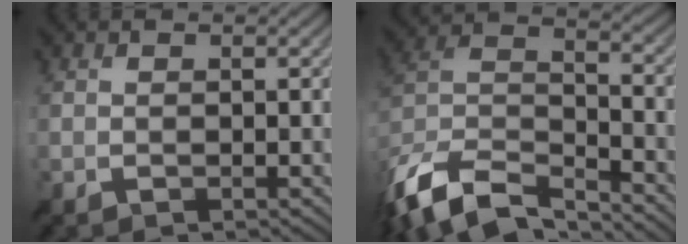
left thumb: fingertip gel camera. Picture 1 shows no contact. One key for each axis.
{"total": 13.8, "fx": -10.6, "fy": 4.8, "fz": 7.3, "tx": -0.175, "ty": -0.010, "tz": -0.197}